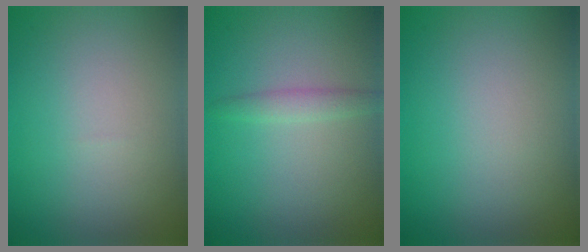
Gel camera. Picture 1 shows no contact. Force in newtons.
{"total": 1.4, "press": 1.4, "slide": 0.0}
{"total": 0.0}